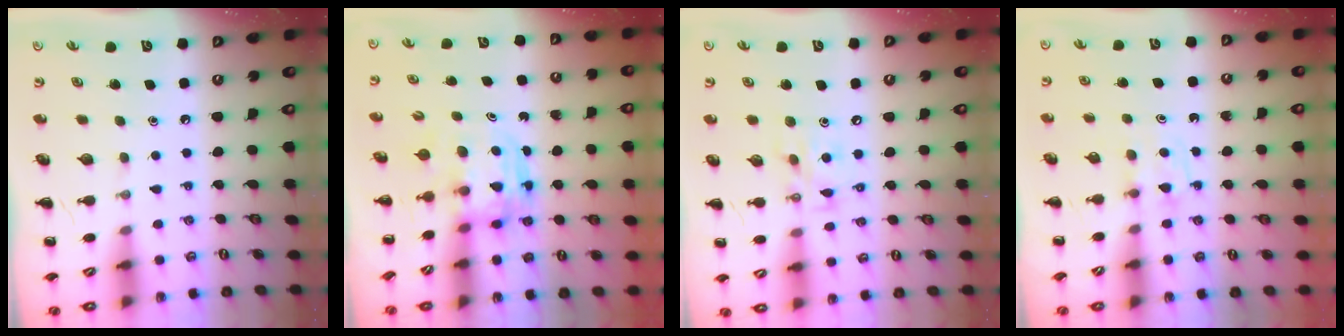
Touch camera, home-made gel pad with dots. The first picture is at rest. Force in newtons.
{"total": 3.6, "press": 3.6, "slide": 0.2}
{"total": 9.8, "press": 9.7, "slide": 1.3}
{"total": 3.8, "press": 3.5, "slide": 1.5}